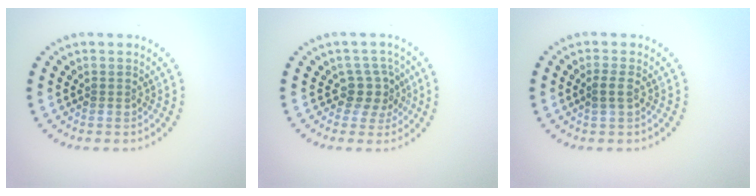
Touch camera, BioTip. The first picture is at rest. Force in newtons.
{"total": 2.5, "press": 2.0, "slide": 1.5}
{"total": 1.2, "press": 1.2, "slide": 0.4}